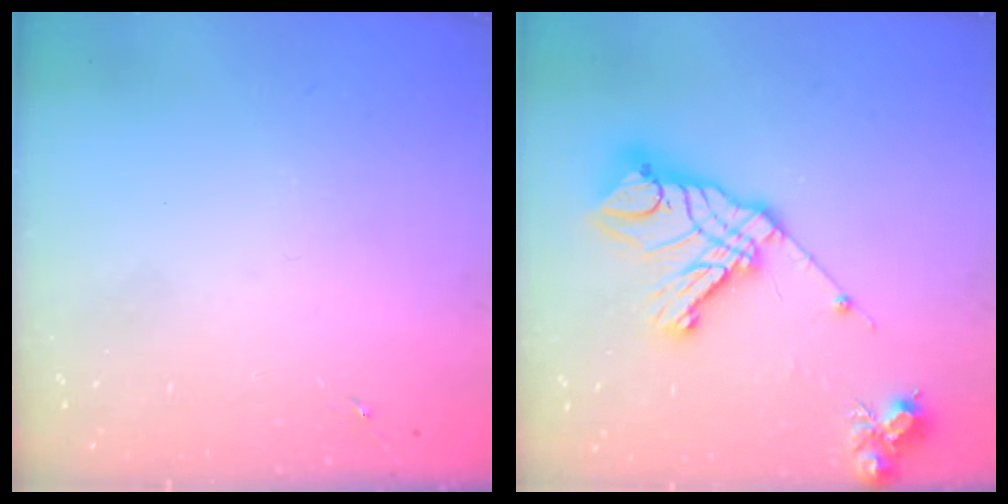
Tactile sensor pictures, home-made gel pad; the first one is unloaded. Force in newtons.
{"total": 19.8, "press": 19.6, "slide": 2.6}